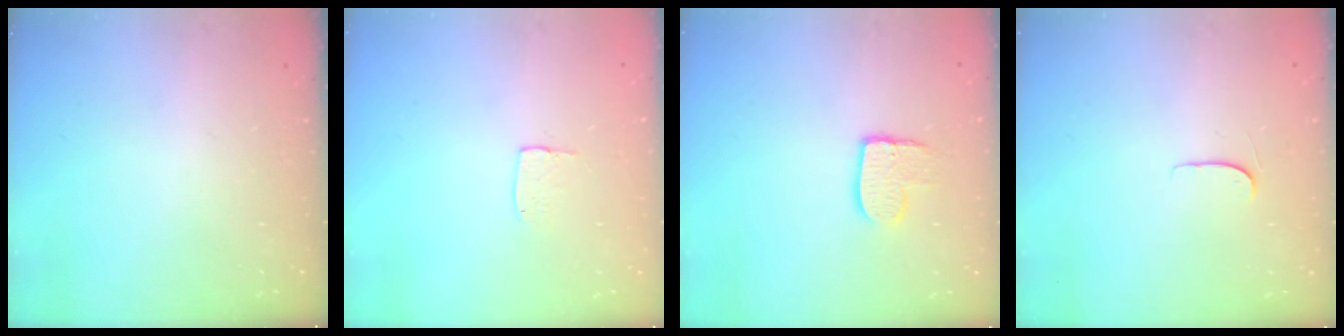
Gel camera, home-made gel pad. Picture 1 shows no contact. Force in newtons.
{"total": 3.8, "press": 3.8, "slide": 0.2}
{"total": 8.4, "press": 8.4, "slide": 0.6}
{"total": 4.3, "press": 4.3, "slide": 0.5}